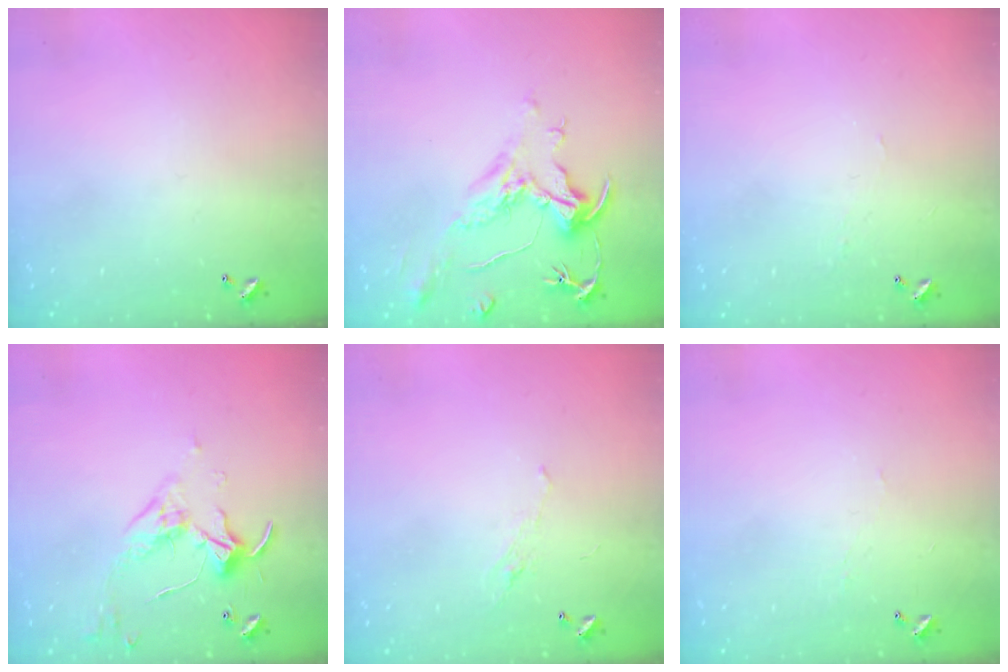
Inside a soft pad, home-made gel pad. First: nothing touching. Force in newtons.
{"total": 2.0, "press": 1.5, "slide": 1.3}
{"total": 1.2, "press": 1.1, "slide": 0.3}
{"total": 3.4, "press": 3.3, "slide": 0.6}
{"total": 2.2, "press": 2.1, "slide": 0.8}
{"total": 0.8, "press": 0.7, "slide": 0.4}